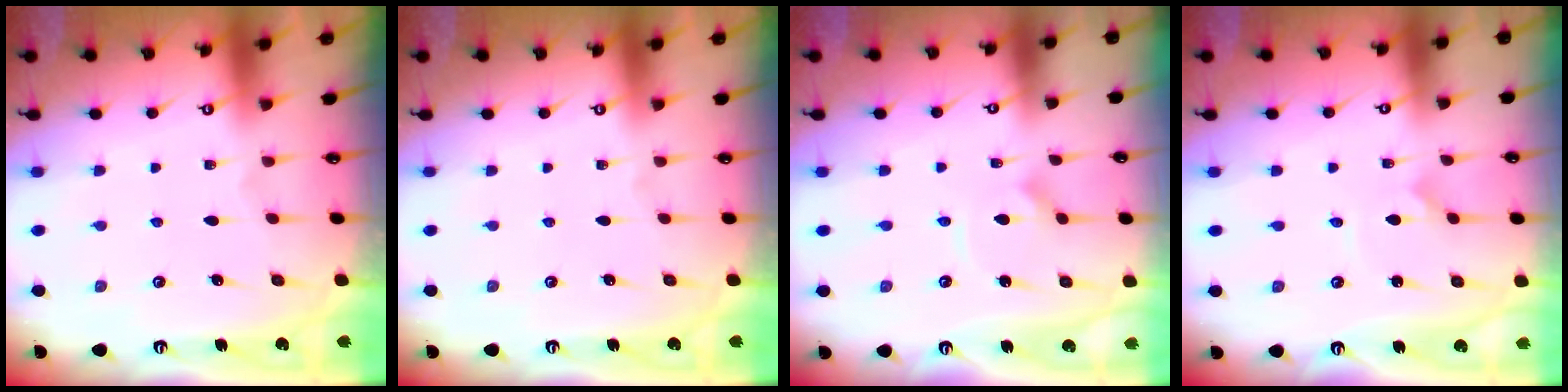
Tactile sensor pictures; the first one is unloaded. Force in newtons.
{"total": 0.0}
{"total": 2.8, "press": 2.8, "slide": 0.3}
{"total": 0.0}